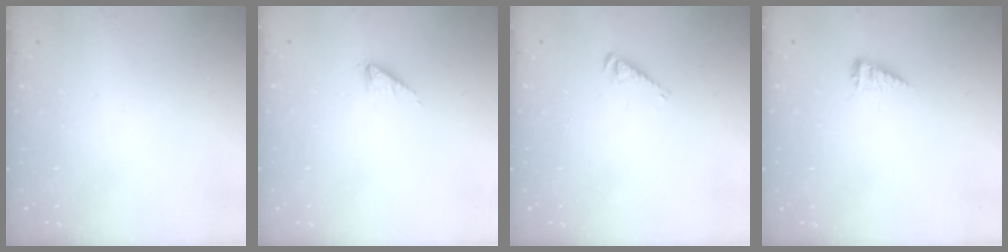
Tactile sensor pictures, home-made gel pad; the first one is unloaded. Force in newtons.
{"total": 2.1, "press": 2.1, "slide": 0.2}
{"total": 2.9, "press": 2.9, "slide": 0.3}
{"total": 3.9, "press": 3.9, "slide": 0.3}